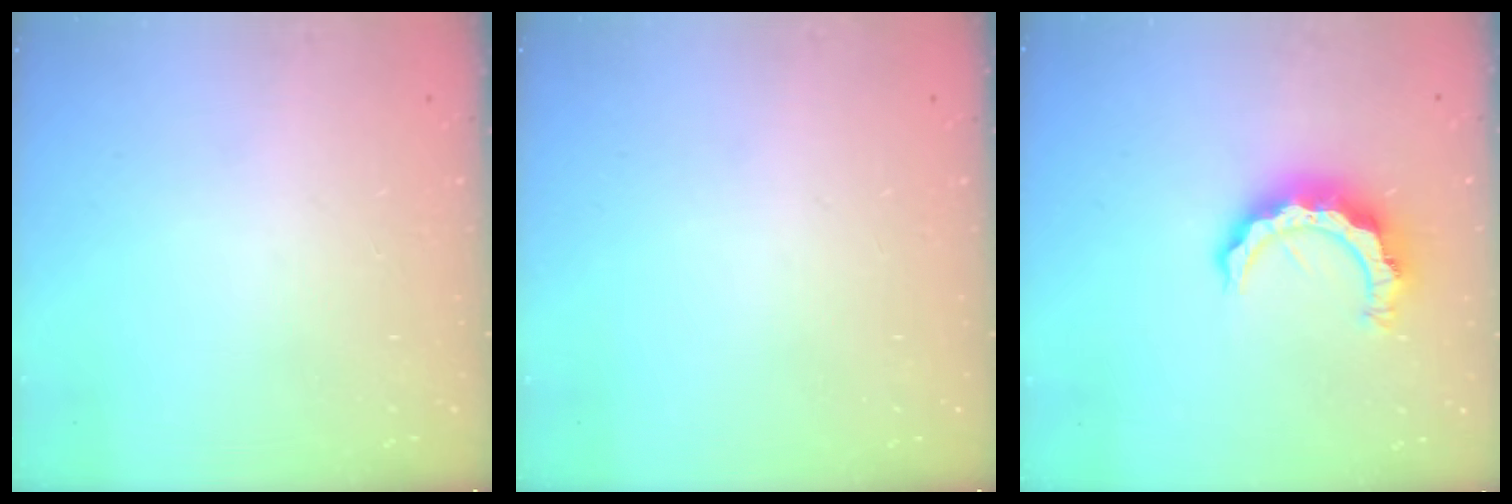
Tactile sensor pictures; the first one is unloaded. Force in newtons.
{"total": 0.0}
{"total": 10.1, "press": 10.0, "slide": 1.1}